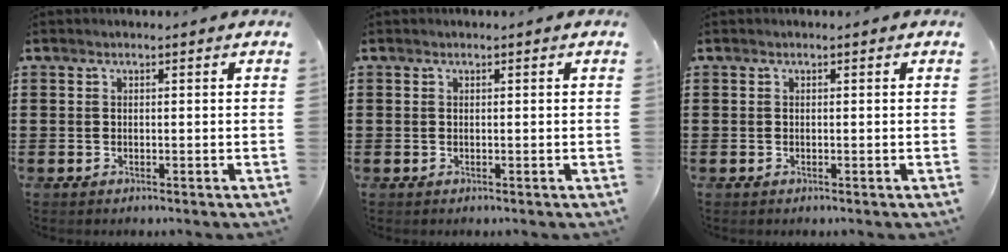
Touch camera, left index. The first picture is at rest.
{"total": 0.0}
{"total": 0.0}